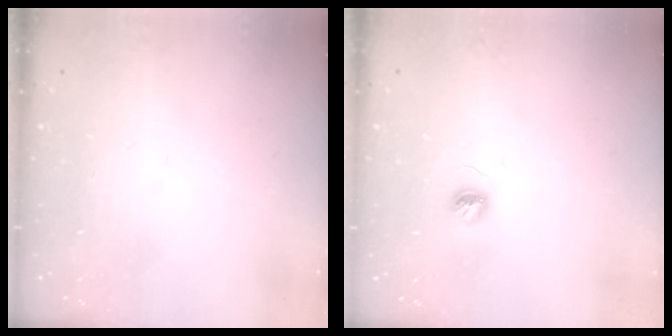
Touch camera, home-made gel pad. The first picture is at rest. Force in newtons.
{"total": 4.0, "press": 3.9, "slide": 0.5}